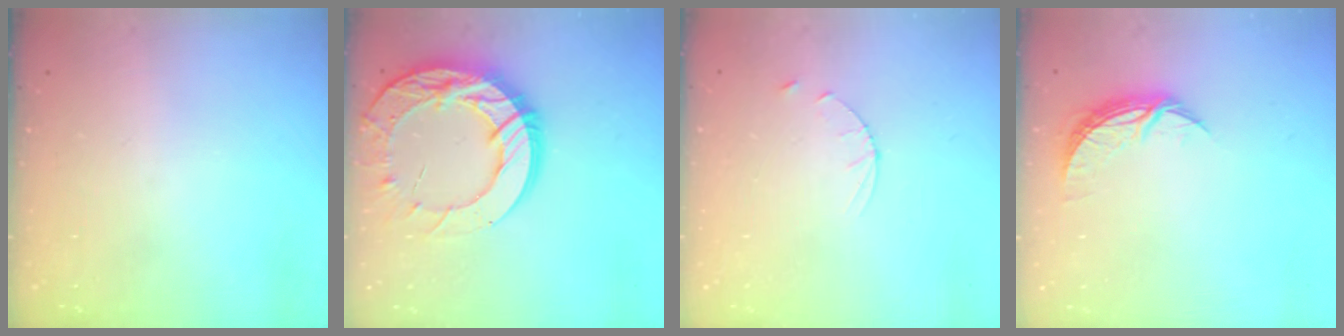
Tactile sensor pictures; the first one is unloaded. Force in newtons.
{"total": 21.2, "press": 21.1, "slide": 2.1}
{"total": 3.1, "press": 3.1, "slide": 0.3}
{"total": 7.1, "press": 7.1, "slide": 0.3}